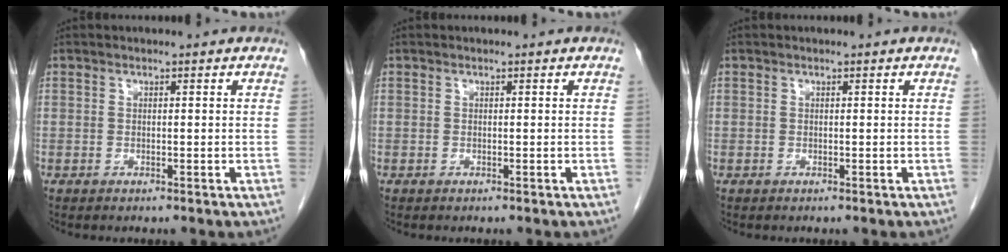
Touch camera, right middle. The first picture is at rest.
{"total": 0.0}
{"total": 0.0}